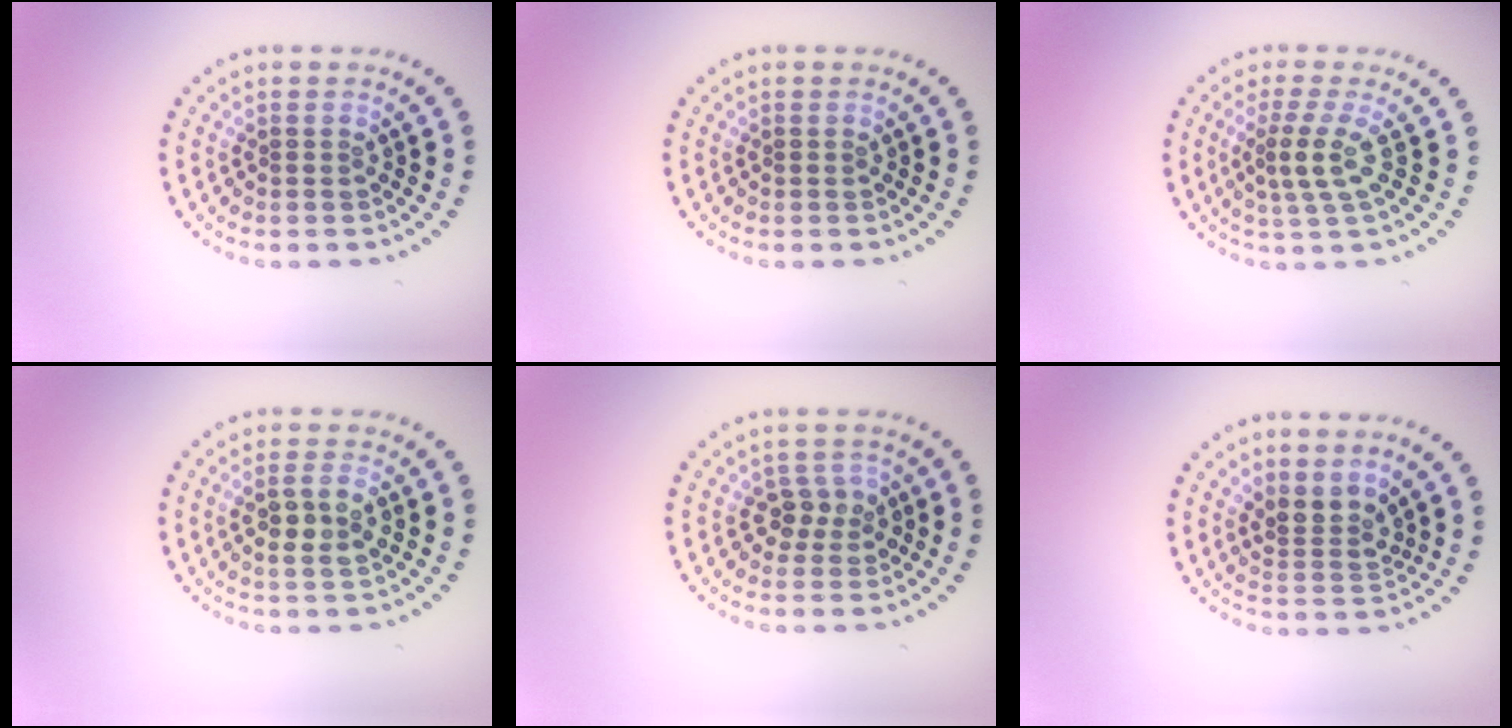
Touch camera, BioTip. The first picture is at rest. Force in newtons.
{"total": 0.0}
{"total": 2.8, "press": 2.1, "slide": 1.8}
{"total": 2.7, "press": 2.5, "slide": 0.9}
{"total": 2.1, "press": 1.9, "slide": 0.8}
{"total": 2.4, "press": 1.8, "slide": 1.6}